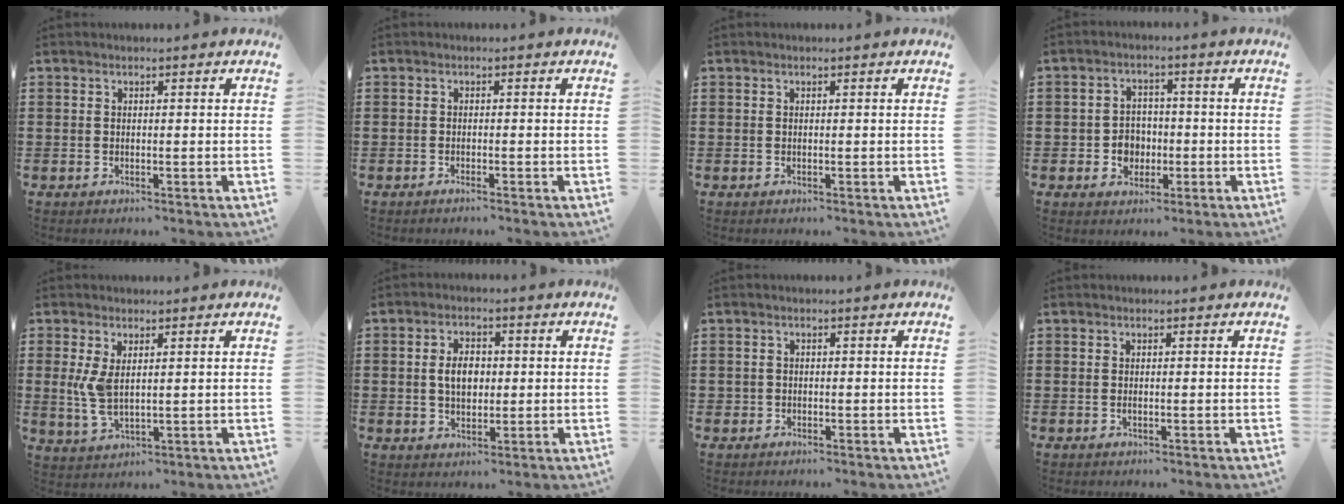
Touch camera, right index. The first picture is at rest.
{"total": 0.7, "force": [-0.6, -0.1, 0.3], "torque": [-0.006, -0.002, -0.012]}
{"total": 0.0}
{"total": 4.2, "force": [-1.2, 3.7, 1.6], "torque": [-0.040, 0.006, -0.026]}
{"total": 4.9, "force": [1.1, 2.2, 4.2], "torque": [-0.106, -0.004, 0.015]}
{"total": 4.4, "force": [0.2, 2.8, 3.4], "torque": [-0.055, 0.004, -0.002]}
{"total": 0.8, "force": [-0.5, 0.7, 0.1], "torque": [-0.004, 0.002, -0.012]}
{"total": 0.0}